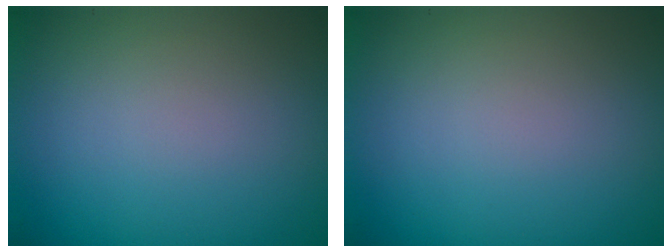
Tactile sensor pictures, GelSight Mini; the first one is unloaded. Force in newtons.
{"total": 0.0}